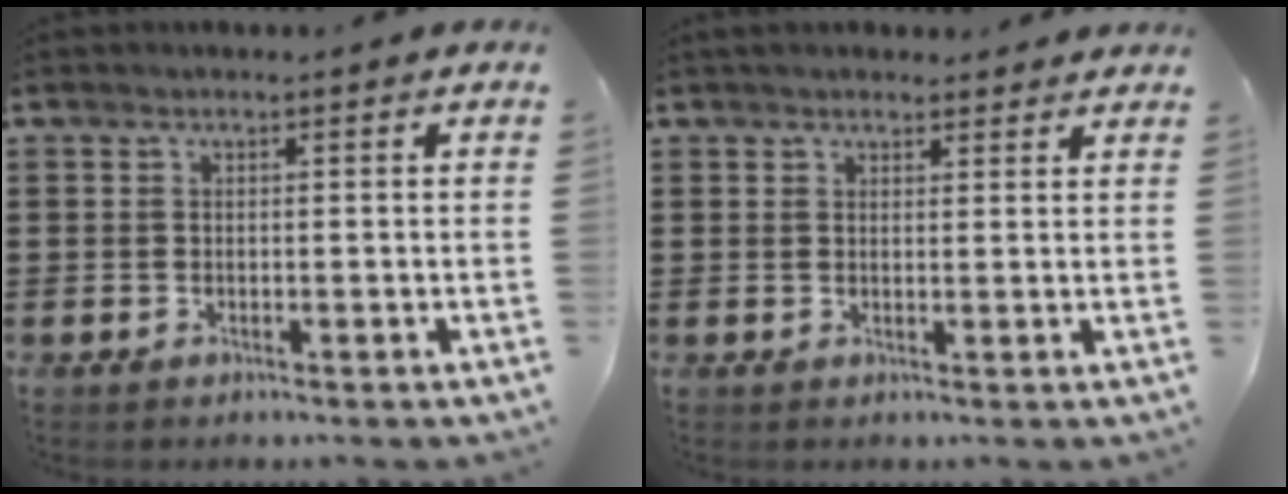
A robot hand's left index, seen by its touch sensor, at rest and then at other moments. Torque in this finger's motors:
{"motor_torque": [1.23, -0.91, 0.63, 0.07]}